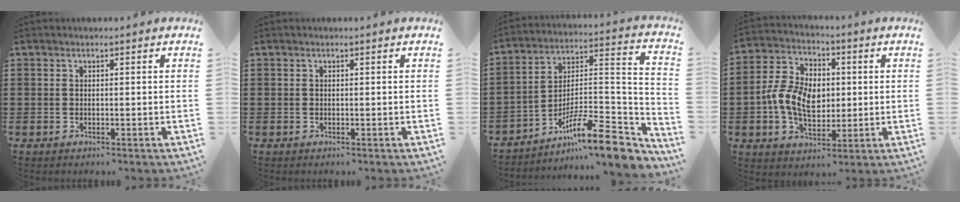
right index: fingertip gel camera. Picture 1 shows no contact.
{"total": 0.0}
{"total": 12.8, "force": [-8.7, 3.4, 8.8], "torque": [-0.127, 0.014, -0.158]}
{"total": 8.9, "force": [-0.7, 6.3, 6.3], "torque": [-0.150, 0.011, -0.016]}